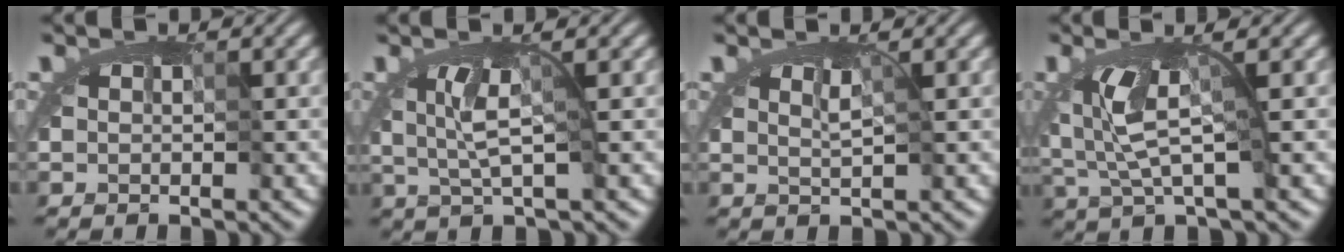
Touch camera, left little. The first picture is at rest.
{"total": 2.3, "force": [-0.7, 0.0, 2.2], "torque": [-0.044, -0.008, -0.011]}
{"total": 0.9, "force": [0.8, -0.3, 0.2], "torque": [-0.004, 0.004, 0.005]}
{"total": 2.7, "force": [-0.7, 0.2, 2.6], "torque": [-0.058, -0.015, -0.013]}